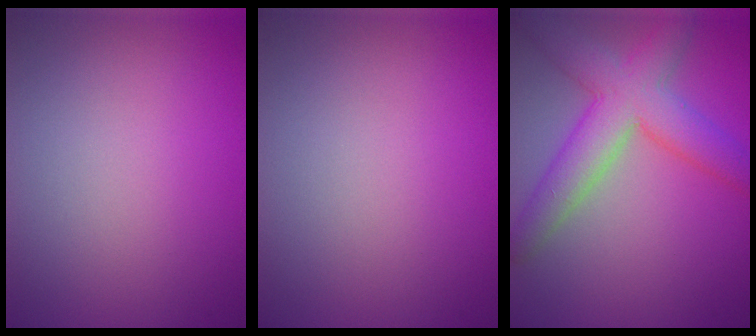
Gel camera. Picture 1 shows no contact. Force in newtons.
{"total": 0.0}
{"total": 6.7, "press": 6.7, "slide": 0.1}